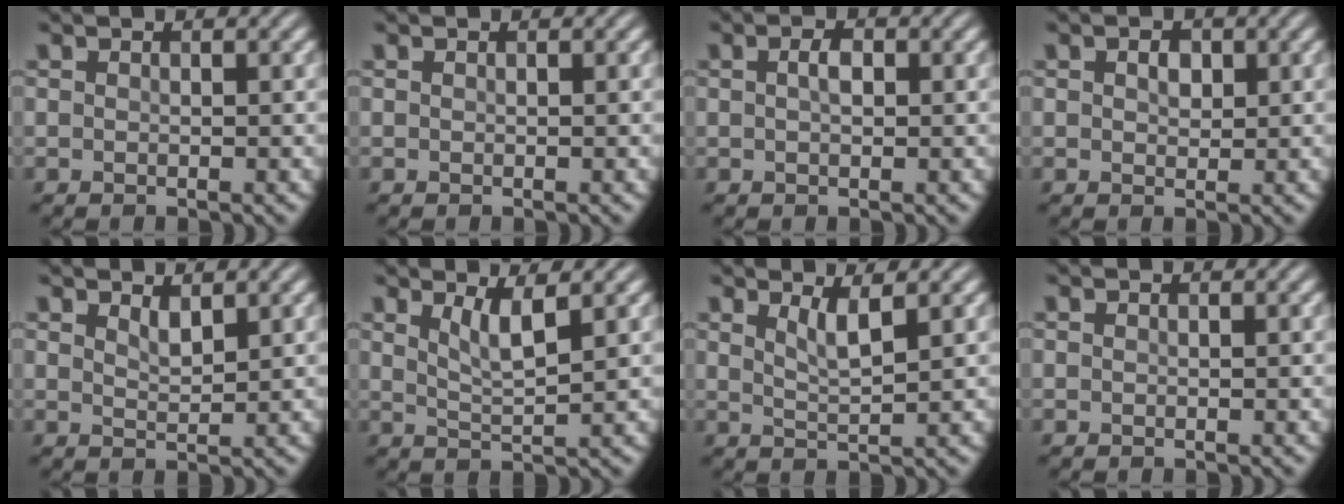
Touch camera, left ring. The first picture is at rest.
{"total": 0.0}
{"total": 1.4, "force": [0.2, 0.7, 1.2], "torque": [-0.022, 0.004, 0.001]}
{"total": 1.6, "force": [0.5, 1.1, 1.0], "torque": [-0.016, 0.001, 0.007]}
{"total": 1.4, "force": [1.1, 0.3, 0.9], "torque": [-0.018, 0.000, 0.022]}
{"total": 2.7, "force": [1.5, 0.5, 2.2], "torque": [-0.037, -0.005, 0.030]}
{"total": 2.2, "force": [1.3, 0.5, 1.8], "torque": [-0.028, -0.003, 0.023]}
{"total": 0.0}